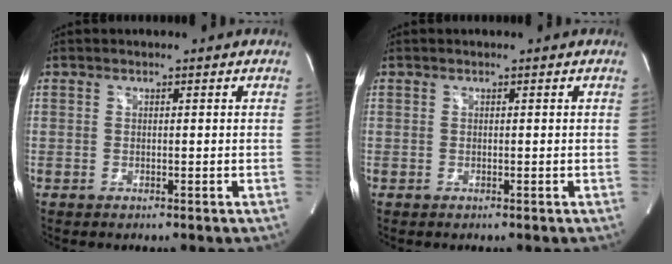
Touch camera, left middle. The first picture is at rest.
{"total": 0.0}